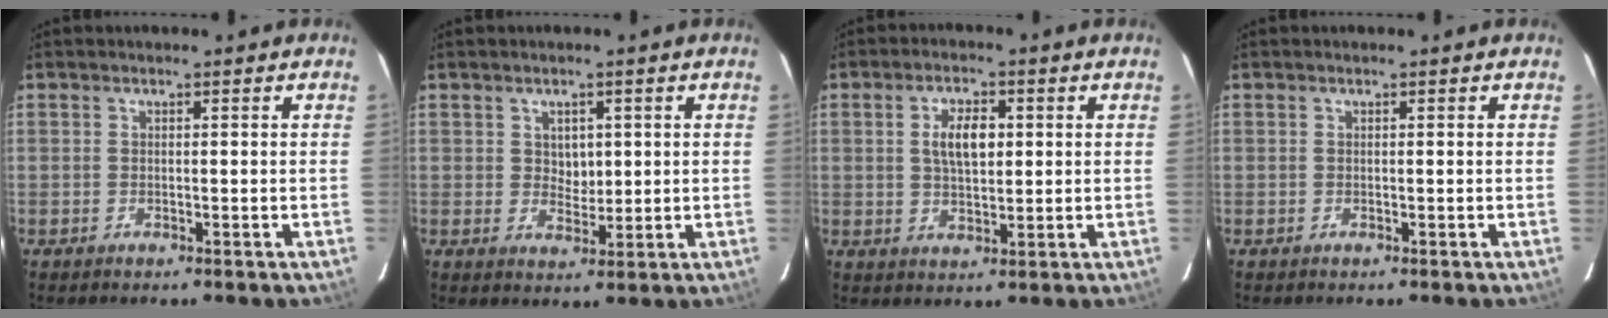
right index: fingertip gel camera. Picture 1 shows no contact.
{"total": 3.5, "force": [0.9, 2.8, 1.9], "torque": [-0.025, 0.001, 0.018]}
{"total": 6.0, "force": [1.2, 2.9, 5.1], "torque": [-0.091, 0.007, 0.025]}
{"total": 0.0}